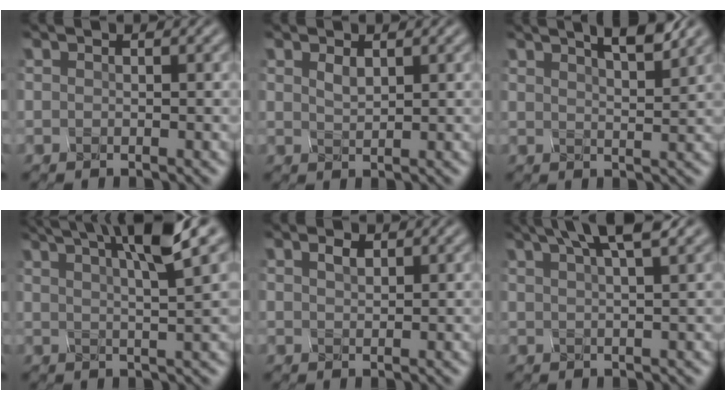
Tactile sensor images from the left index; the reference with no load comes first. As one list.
[{"total": 0.9, "force": [0.3, -0.4, -0.7], "torque": [-0.007, 0.000, 0.026]}, {"total": 3.9, "force": [3.2, 0.4, 2.2], "torque": [-0.017, 0.017, 0.043]}, {"total": 6.8, "force": [3.9, 0.6, 5.6], "torque": [-0.075, 0.023, 0.075]}, {"total": 1.0, "force": [0.2, -0.5, -0.9], "torque": [0.000, 0.000, 0.023]}, {"total": 4.1, "force": [3.1, 0.1, 2.7], "torque": [-0.035, 0.016, 0.057]}]